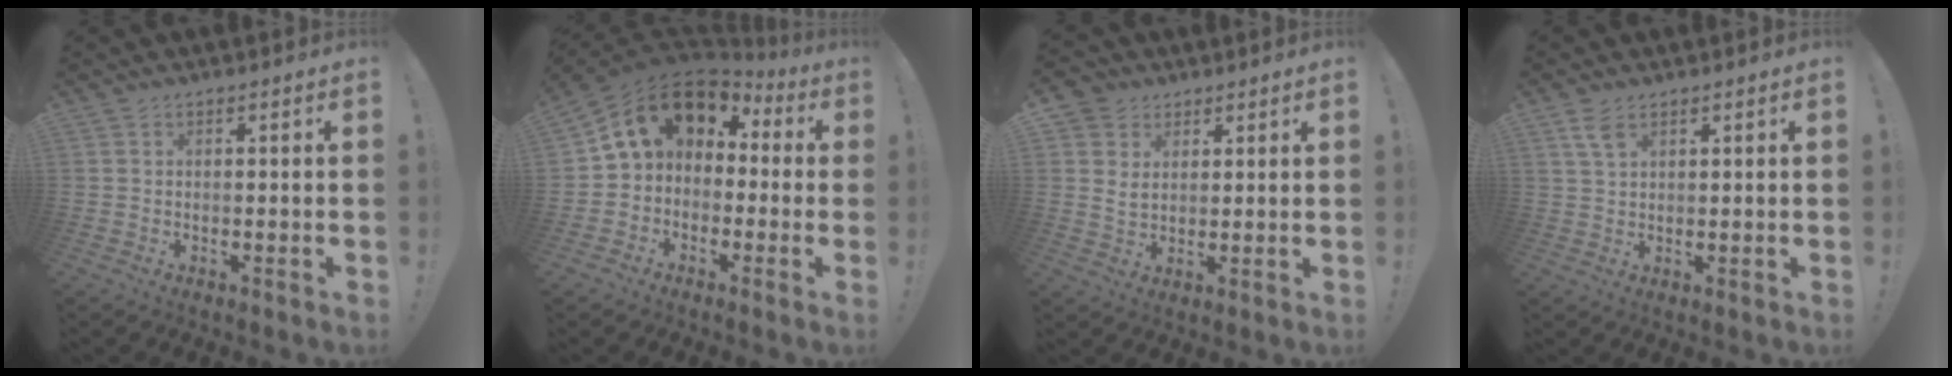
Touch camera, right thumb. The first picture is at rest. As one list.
[{"total": 11.7, "force": [3.6, 8.8, 6.8], "torque": [-0.125, -0.008, 0.063]}, {"total": 6.1, "force": [2.8, 5.1, 1.9], "torque": [-0.044, -0.006, 0.058]}, {"total": 4.3, "force": [2.6, 2.1, 2.8], "torque": [-0.043, -0.012, 0.046]}]